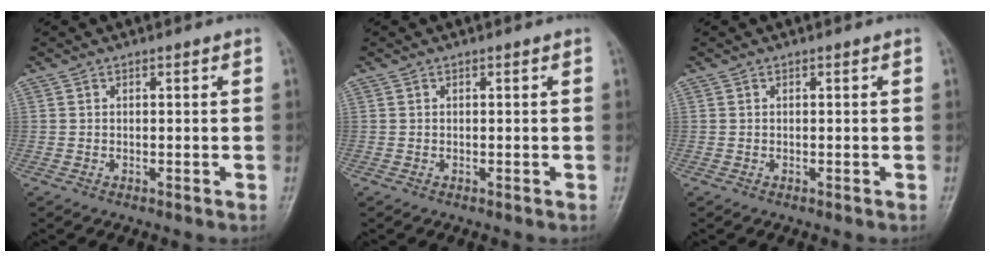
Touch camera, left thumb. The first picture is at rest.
{"total": 0.0}
{"total": 0.0}